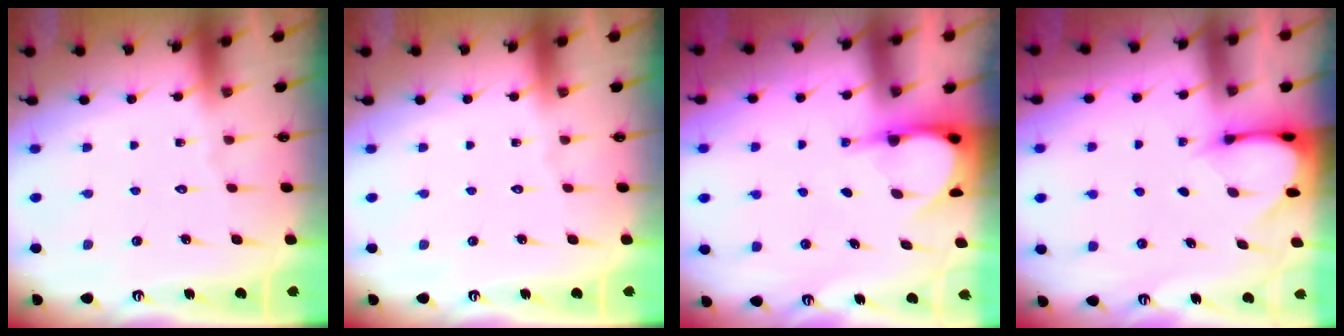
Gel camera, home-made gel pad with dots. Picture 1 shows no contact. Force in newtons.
{"total": 0.0}
{"total": 4.8, "press": 4.8, "slide": 0.3}
{"total": 3.0, "press": 3.0, "slide": 0.2}